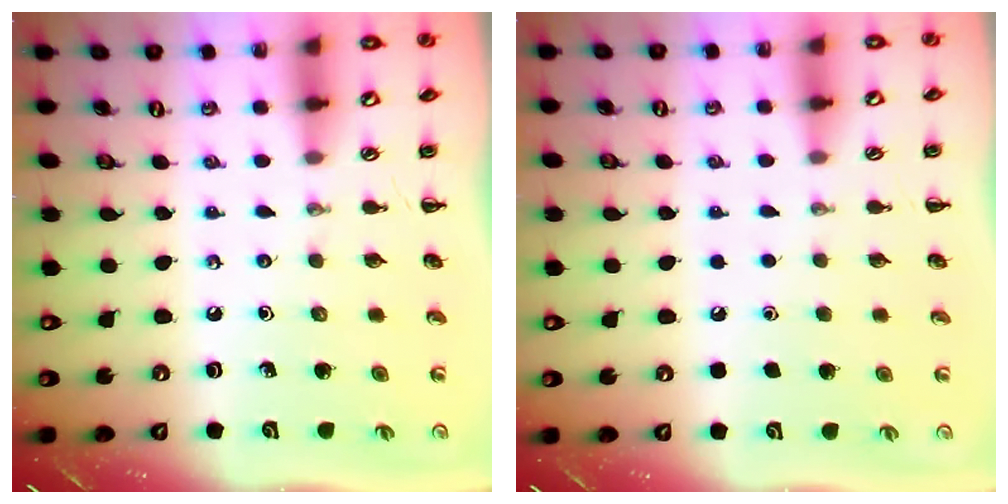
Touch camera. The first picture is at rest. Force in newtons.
{"total": 1.7, "press": 1.7, "slide": 0.1}